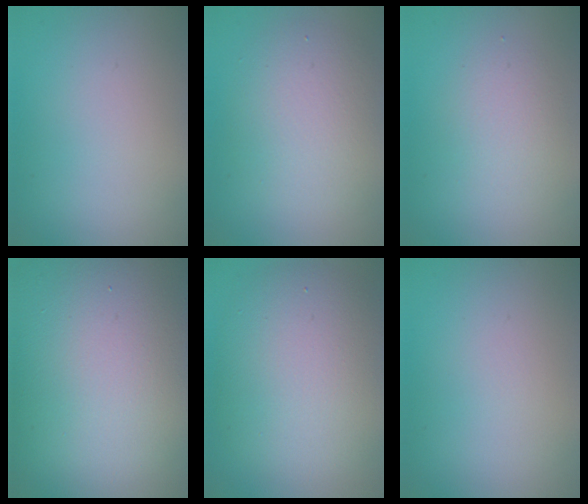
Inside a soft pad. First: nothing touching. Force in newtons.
{"total": 4.8, "press": 4.7, "slide": 0.3}
{"total": 2.1, "press": 2.1, "slide": 0.1}
{"total": 25.5, "press": 25.5, "slide": 1.0}
{"total": 8.8, "press": 8.8, "slide": 0.8}
{"total": 0.0}